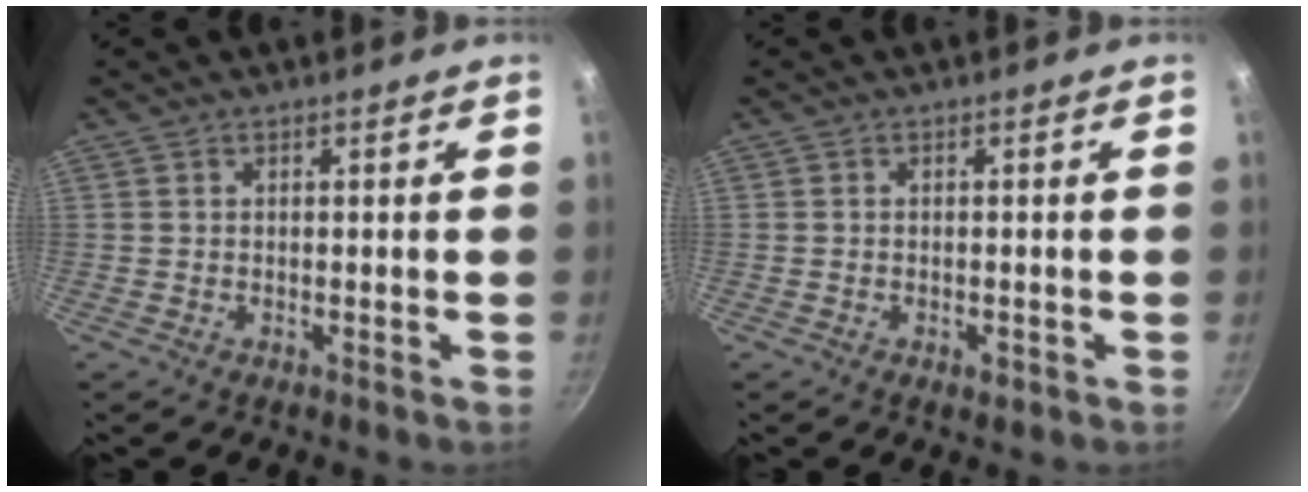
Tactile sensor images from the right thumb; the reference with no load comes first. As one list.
[{"total": 1.5, "force": [-0.7, 0.8, 1.0], "torque": [-0.017, 0.004, -0.011]}]